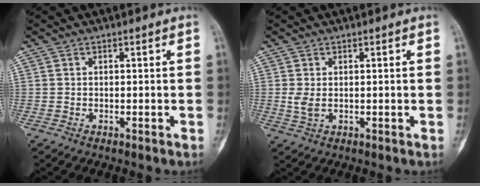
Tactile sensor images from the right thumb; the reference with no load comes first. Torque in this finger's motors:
{"motor_torque": [0.10, 0.52, 0.50, -0.20, 0.12]}